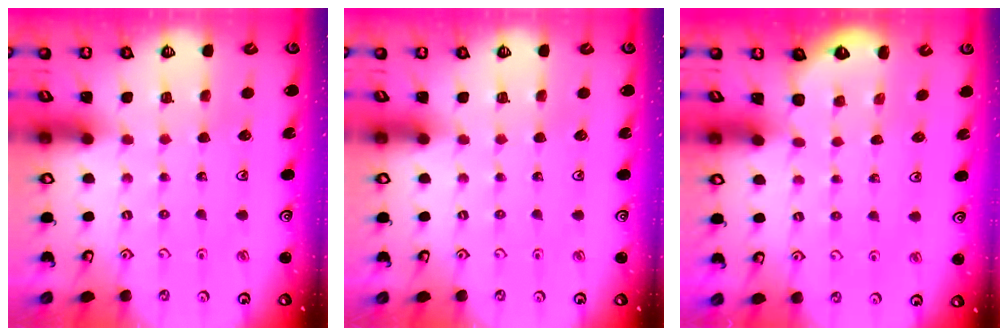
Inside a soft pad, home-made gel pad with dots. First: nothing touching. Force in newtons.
{"total": 0.0}
{"total": 1.9, "press": 0.5, "slide": 1.9}